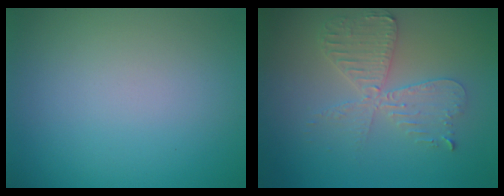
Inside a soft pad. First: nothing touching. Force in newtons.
{"total": 4.0, "press": 3.6, "slide": 1.8}